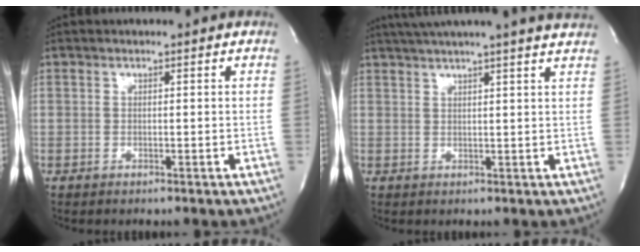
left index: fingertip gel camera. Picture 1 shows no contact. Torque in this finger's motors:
{"motor_torque": [0.65, -0.70, 0.22, 0.04]}